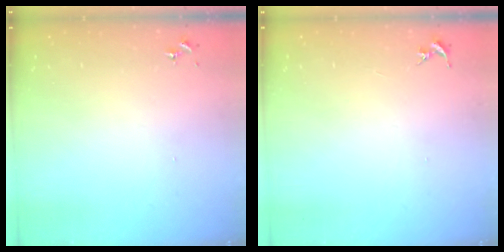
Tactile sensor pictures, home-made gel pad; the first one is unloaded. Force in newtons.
{"total": 0.0}